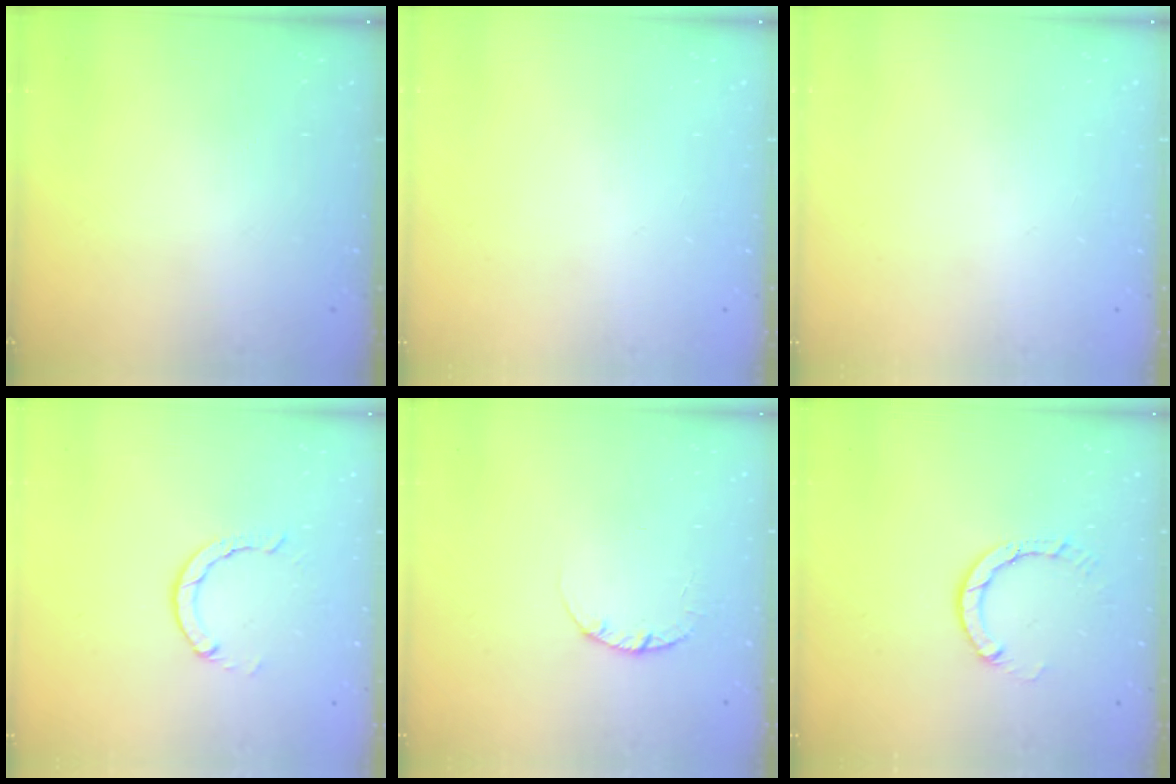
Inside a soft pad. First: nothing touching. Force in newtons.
{"total": 0.0}
{"total": 0.0}
{"total": 3.3, "press": 3.2, "slide": 0.4}
{"total": 2.4, "press": 2.4, "slide": 0.3}
{"total": 3.9, "press": 3.9, "slide": 0.4}